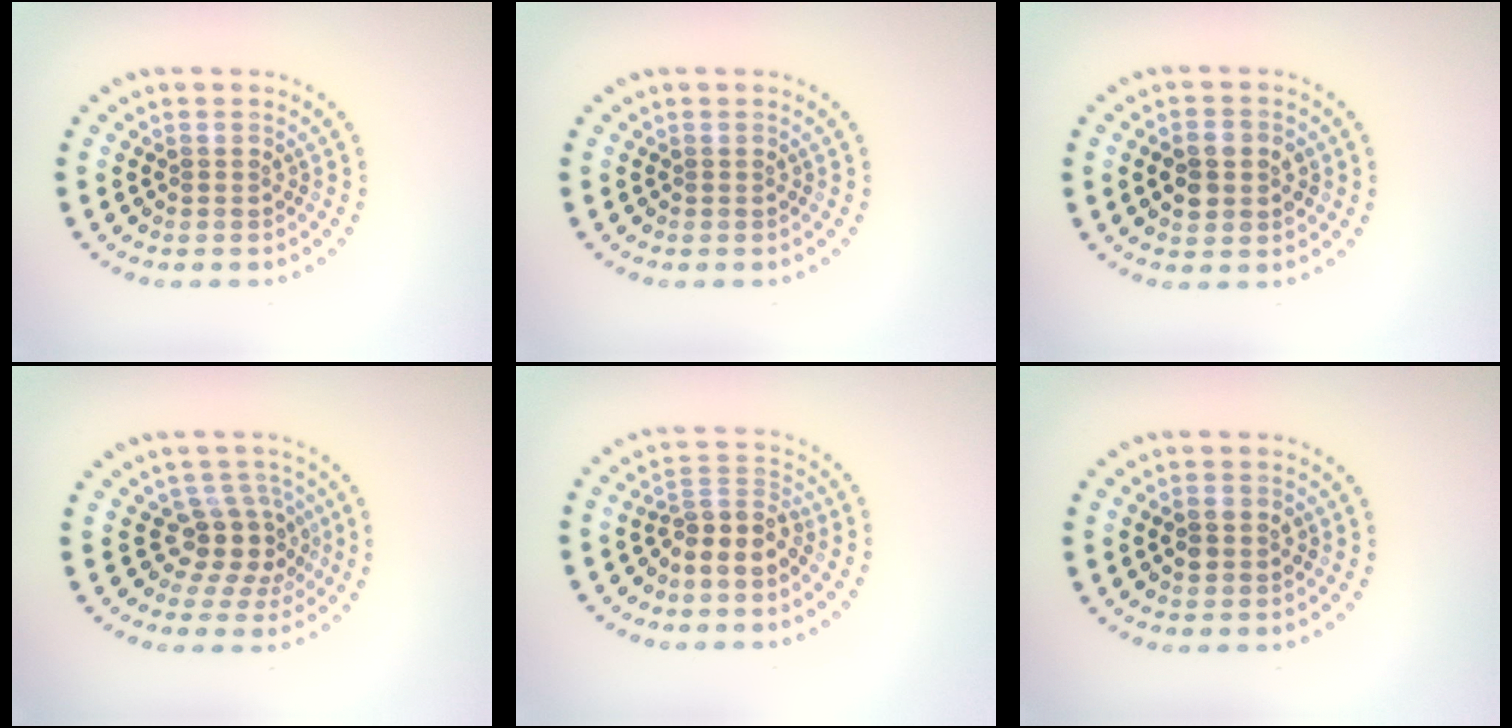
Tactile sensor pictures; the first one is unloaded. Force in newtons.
{"total": 0.0}
{"total": 3.8, "press": 3.7, "slide": 0.2}
{"total": 3.5, "press": 2.7, "slide": 2.3}
{"total": 3.4, "press": 2.7, "slide": 2.1}
{"total": 1.4, "press": 1.4, "slide": 0.1}